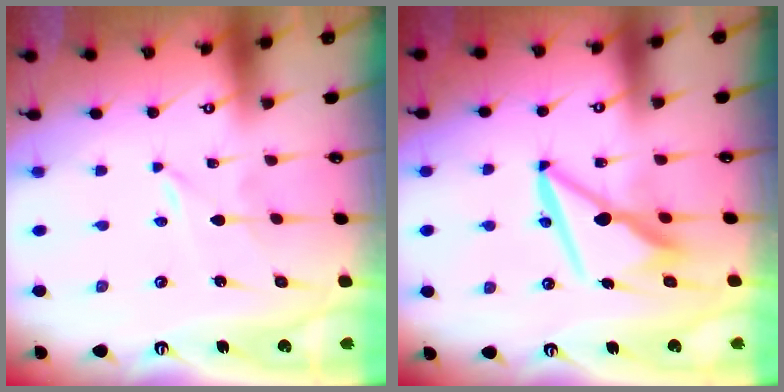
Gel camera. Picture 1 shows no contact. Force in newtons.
{"total": 10.1, "press": 9.9, "slide": 1.8}